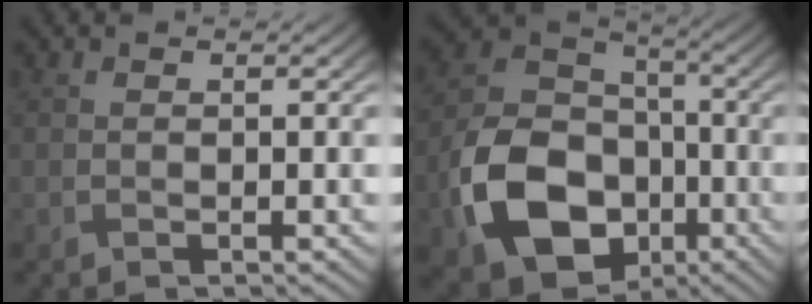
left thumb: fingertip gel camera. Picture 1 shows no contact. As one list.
[{"total": 14.8, "force": [-5.6, 10.9, 8.3], "torque": [-0.189, -0.037, -0.114]}]